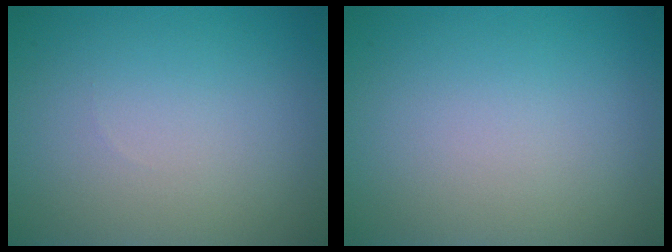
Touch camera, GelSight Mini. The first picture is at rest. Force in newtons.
{"total": 0.0}